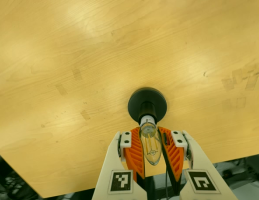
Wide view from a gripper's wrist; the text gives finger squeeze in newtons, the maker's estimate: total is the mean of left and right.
{"total": 20.5, "left": 21.3, "right": 19.7}